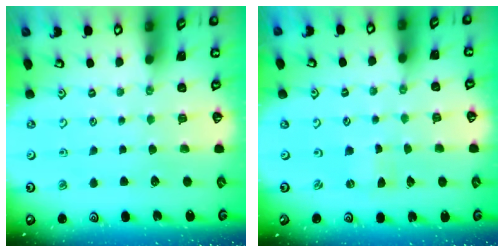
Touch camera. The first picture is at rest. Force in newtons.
{"total": 0.0}